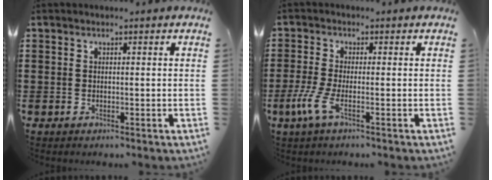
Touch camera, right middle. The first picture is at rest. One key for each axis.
{"total": 4.3, "fx": -1.5, "fy": 0.8, "fz": 3.9, "tx": -0.098, "ty": -0.012, "tz": -0.035}